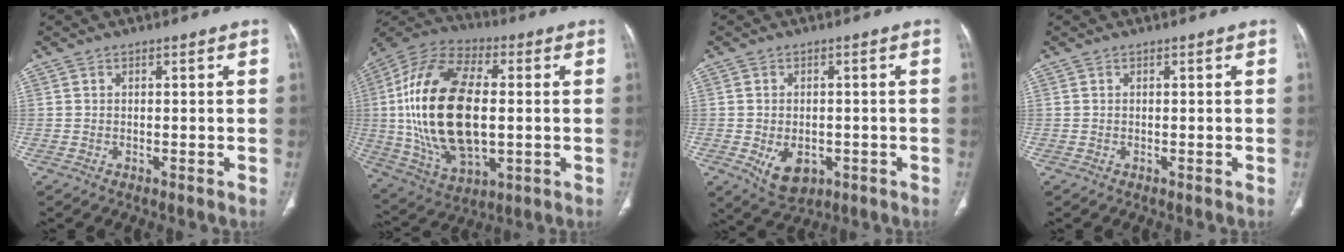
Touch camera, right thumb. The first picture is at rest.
{"total": 26.1, "force": [0.5, 13.9, 22.1], "torque": [-0.441, 0.002, 0.015]}
{"total": 6.8, "force": [-2.1, 4.6, 4.6], "torque": [-0.063, 0.001, -0.018]}
{"total": 0.0}